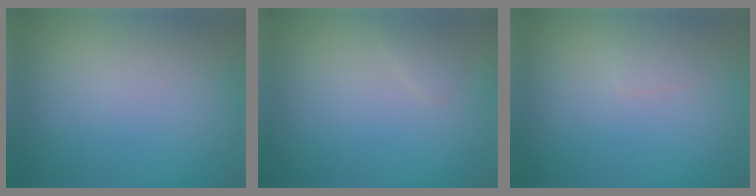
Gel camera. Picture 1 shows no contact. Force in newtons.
{"total": 0.6, "press": 0.6, "slide": 0.0}
{"total": 0.6, "press": 0.6, "slide": 0.0}